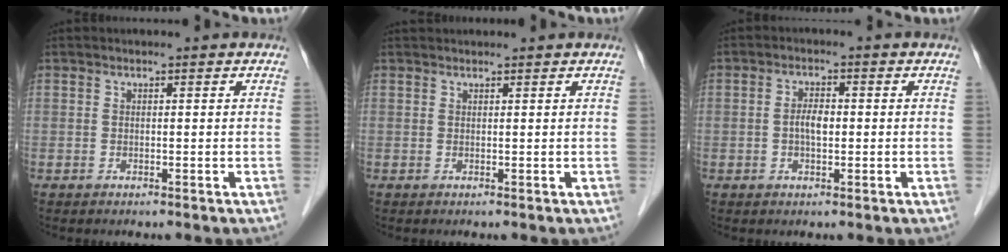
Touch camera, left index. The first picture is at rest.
{"total": 2.4, "force": [2.3, 0.2, 0.6], "torque": [-0.006, 0.028, 0.035]}
{"total": 2.8, "force": [-0.5, 1.2, 2.5], "torque": [-0.050, -0.002, -0.008]}